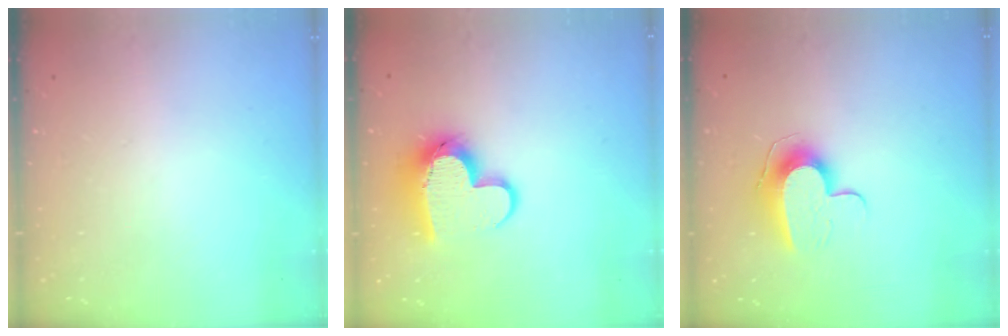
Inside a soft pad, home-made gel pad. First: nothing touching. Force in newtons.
{"total": 12.4, "press": 12.3, "slide": 1.2}
{"total": 10.1, "press": 10.1, "slide": 0.3}